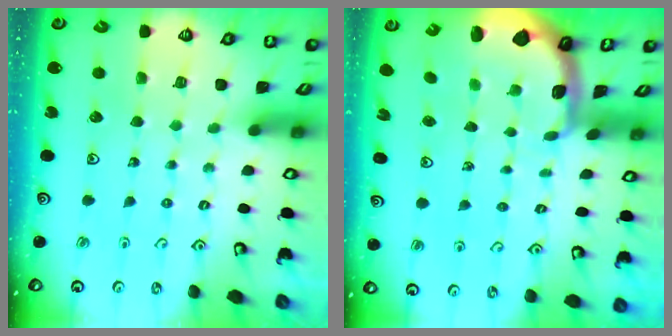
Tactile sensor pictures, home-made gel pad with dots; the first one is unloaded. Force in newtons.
{"total": 1.7, "press": 1.6, "slide": 0.4}